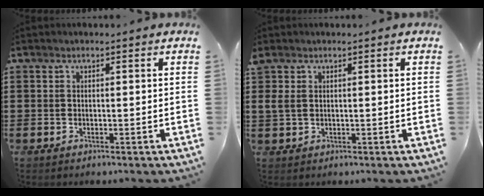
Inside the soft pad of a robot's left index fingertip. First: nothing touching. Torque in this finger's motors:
{"motor_torque": [0.28, -0.49, 0.09, 0.07]}